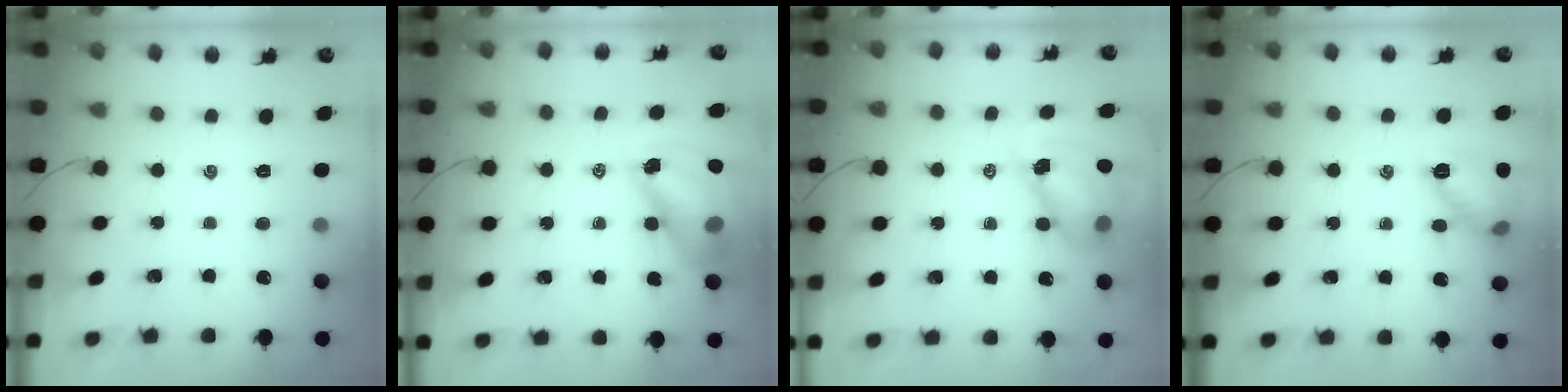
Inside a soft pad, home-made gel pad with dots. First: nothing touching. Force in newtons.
{"total": 14.0, "press": 13.4, "slide": 3.9}
{"total": 9.3, "press": 9.0, "slide": 2.4}
{"total": 11.6, "press": 11.6, "slide": 0.3}